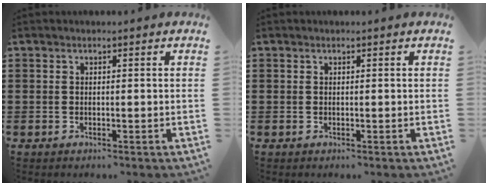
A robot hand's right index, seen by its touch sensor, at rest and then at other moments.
{"total": 0.0}